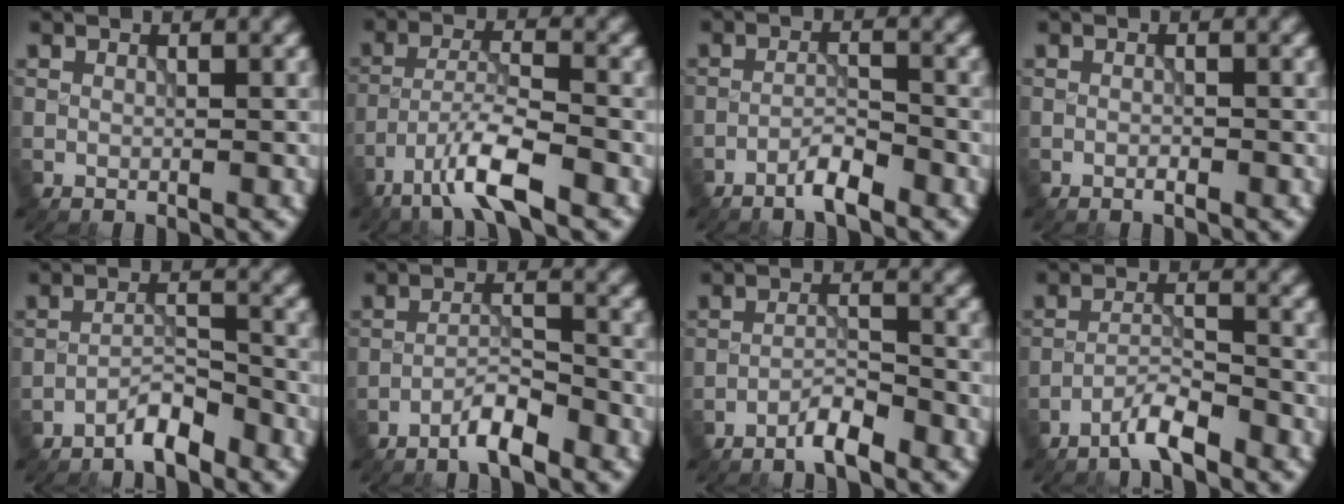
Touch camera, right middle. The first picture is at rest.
{"total": 5.9, "force": [-3.8, 1.0, 4.4], "torque": [-0.082, 0.001, -0.079]}
{"total": 2.5, "force": [-1.9, 0.3, 1.5], "torque": [-0.026, 0.008, -0.039]}
{"total": 0.6, "force": [-0.4, 0.1, 0.4], "torque": [-0.008, 0.000, -0.007]}
{"total": 2.9, "force": [-2.4, 0.5, 1.4], "torque": [-0.023, 0.012, -0.048]}
{"total": 3.2, "force": [-2.5, 0.5, 1.9], "torque": [-0.033, 0.009, -0.050]}
{"total": 2.6, "force": [-2.1, 0.3, 1.5], "torque": [-0.025, 0.008, -0.043]}
{"total": 2.9, "force": [-2.5, 0.2, 1.6], "torque": [-0.027, 0.008, -0.053]}